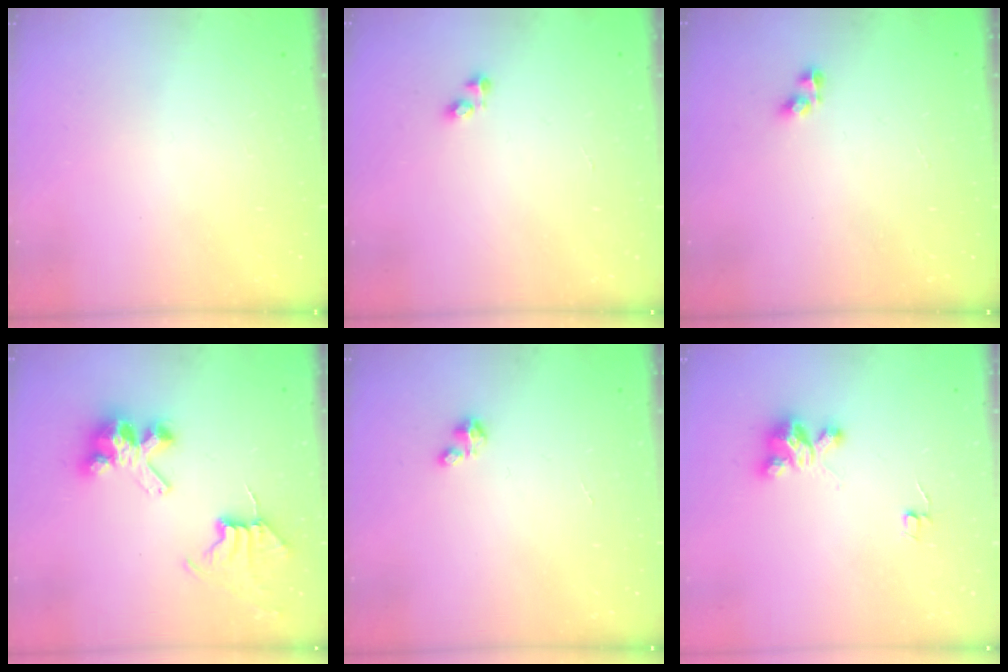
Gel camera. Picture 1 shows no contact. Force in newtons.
{"total": 2.2, "press": 2.2, "slide": 0.3}
{"total": 2.5, "press": 2.5, "slide": 0.1}
{"total": 8.4, "press": 8.3, "slide": 0.7}
{"total": 1.2, "press": 1.2, "slide": 0.2}
{"total": 4.0, "press": 4.0, "slide": 0.2}